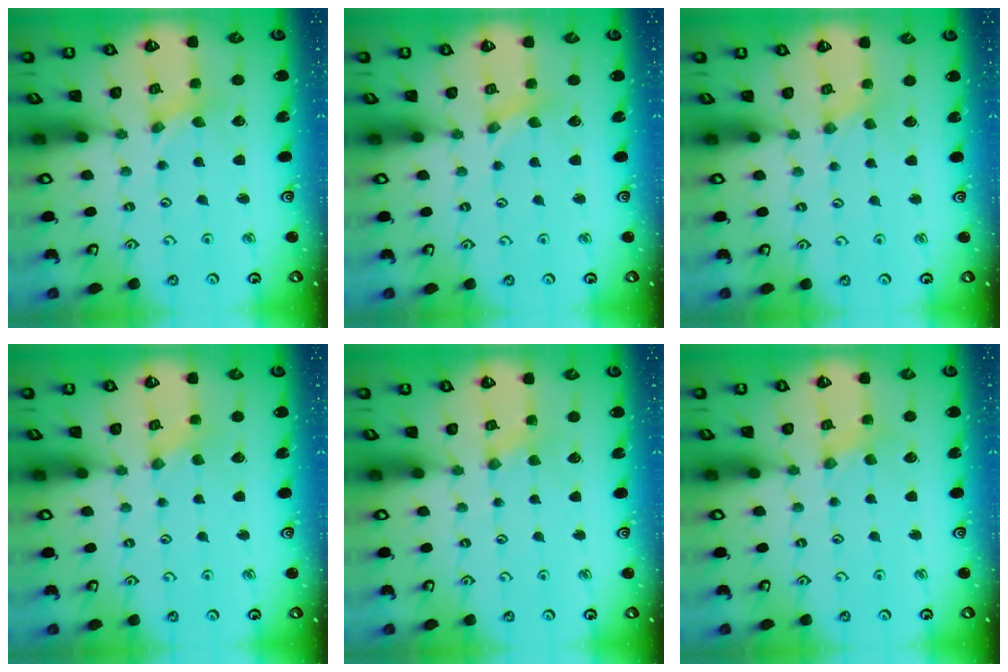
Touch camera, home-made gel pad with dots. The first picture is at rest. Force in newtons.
{"total": 1.7, "press": 1.7, "slide": 0.3}
{"total": 0.0}
{"total": 0.0}
{"total": 1.8, "press": 1.8, "slide": 0.3}
{"total": 1.5, "press": 1.4, "slide": 0.3}